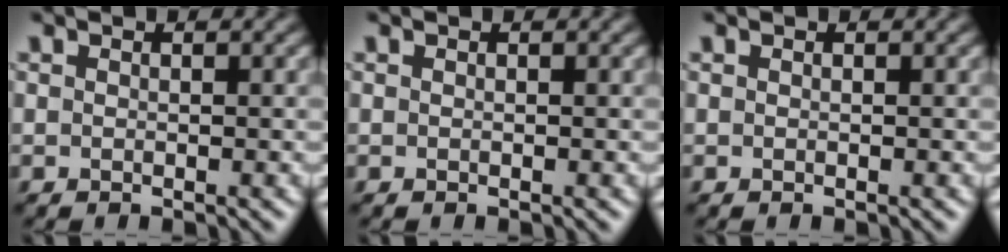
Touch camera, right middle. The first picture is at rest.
{"total": 0.0}
{"total": 0.0}